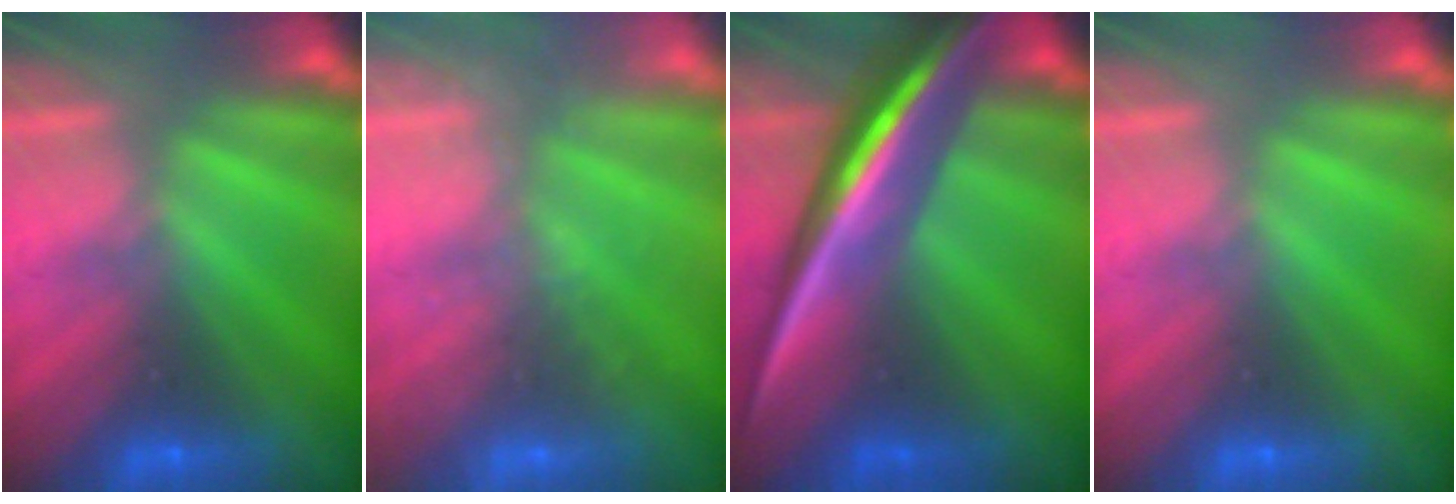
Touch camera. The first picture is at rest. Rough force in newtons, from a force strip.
{"total": 1.9}
{"total": 10.8}
{"total": 0.0}